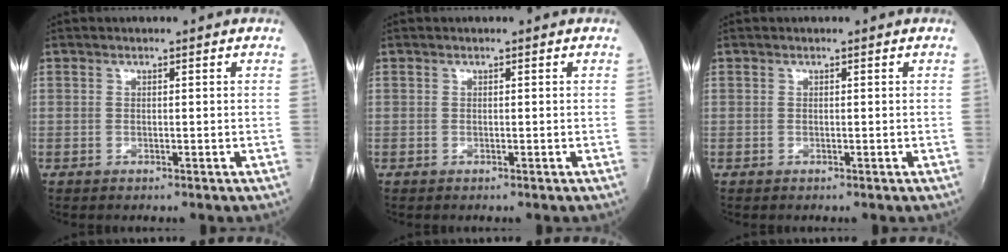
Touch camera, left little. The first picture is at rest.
{"total": 0.0}
{"total": 0.0}